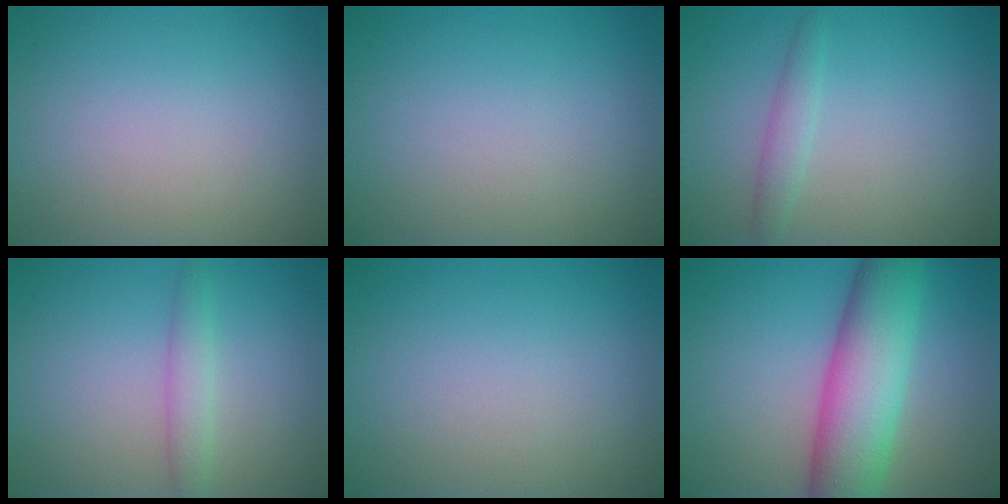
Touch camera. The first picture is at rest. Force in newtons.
{"total": 0.0}
{"total": 1.6, "press": 1.6, "slide": 0.1}
{"total": 1.9, "press": 1.9, "slide": 0.1}
{"total": 0.0}
{"total": 9.3, "press": 9.3, "slide": 0.2}